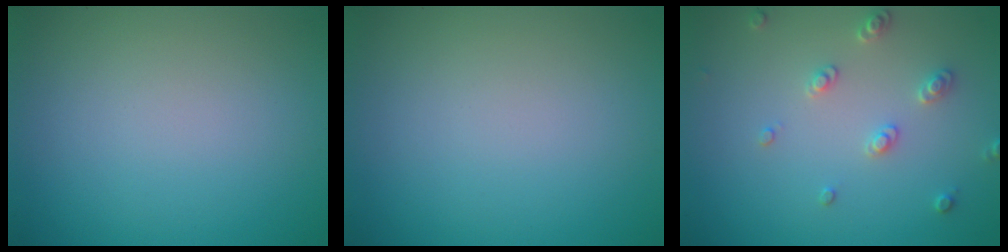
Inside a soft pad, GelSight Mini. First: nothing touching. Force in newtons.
{"total": 0.0}
{"total": 2.2, "press": 2.1, "slide": 0.6}